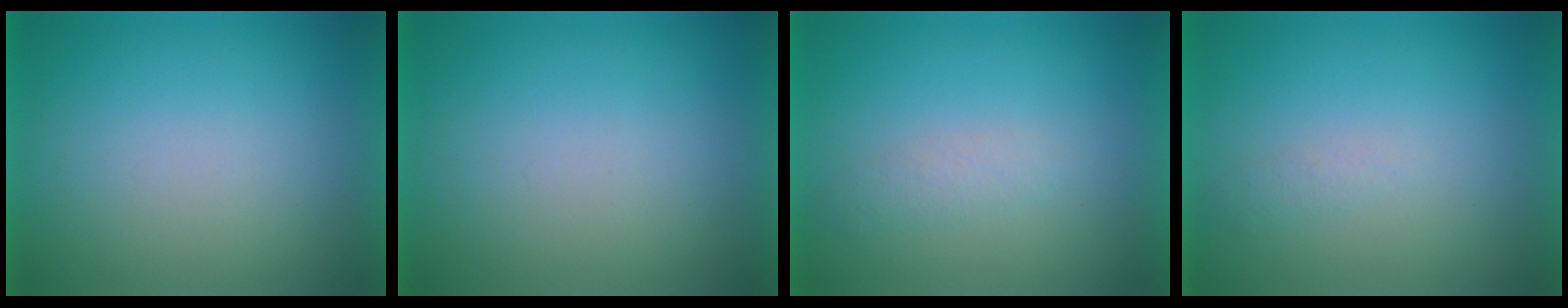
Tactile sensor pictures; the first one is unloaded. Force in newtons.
{"total": 0.0}
{"total": 1.8}
{"total": 1.2}